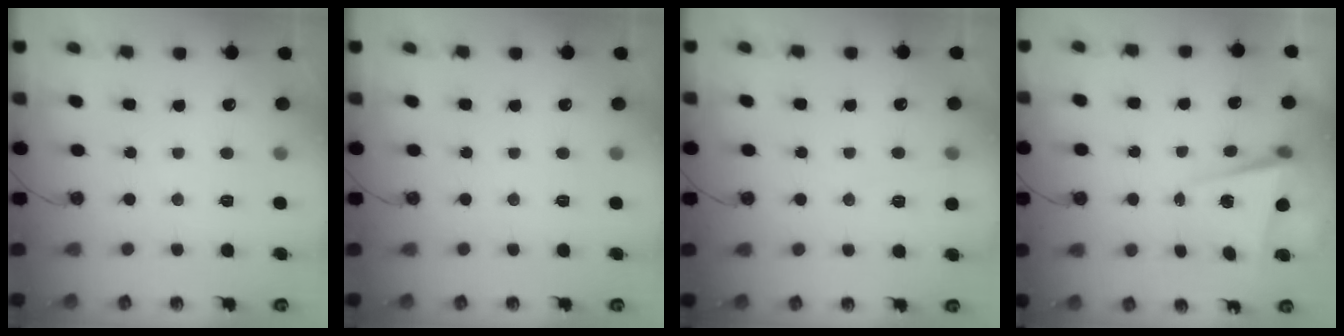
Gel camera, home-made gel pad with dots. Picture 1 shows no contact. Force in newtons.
{"total": 0.0}
{"total": 5.4, "press": 3.3, "slide": 4.3}
{"total": 5.4, "press": 5.3, "slide": 1.2}